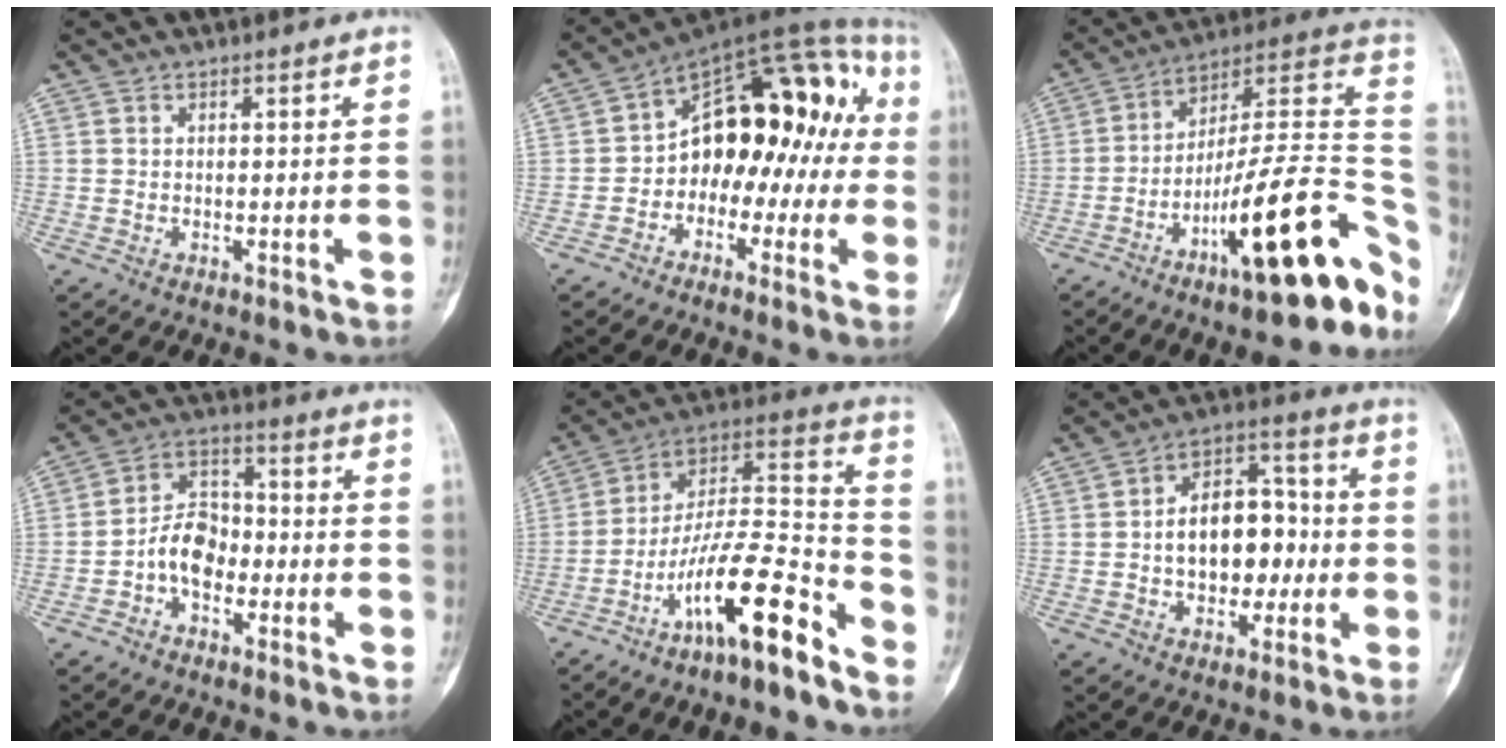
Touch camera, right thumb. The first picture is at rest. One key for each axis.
{"total": 19.0, "fx": -1.0, "fy": 12.2, "fz": 14.5, "tx": -0.145, "ty": 0.068, "tz": -0.026}
{"total": 25.0, "fx": -11.0, "fy": 6.6, "fz": 21.5, "tx": -0.240, "ty": 0.076, "tz": -0.166}
{"total": 8.1, "fx": -2.6, "fy": 5.6, "fz": 5.3, "tx": -0.076, "ty": 0.035, "tz": -0.061}
{"total": 16.5, "fx": -10.4, "fy": 4.0, "fz": 12.2, "tx": -0.209, "ty": 0.101, "tz": -0.185}
{"total": 13.5, "fx": -1.1, "fy": 9.0, "fz": 10.0, "tx": -0.110, "ty": 0.039, "tz": -0.020}